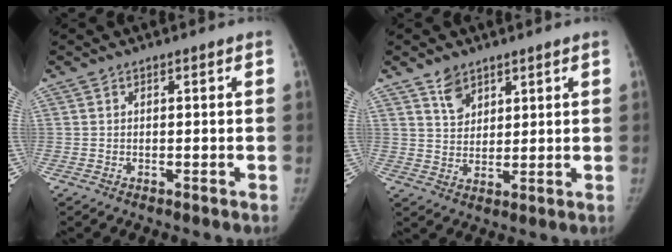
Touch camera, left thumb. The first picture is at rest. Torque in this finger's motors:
{"motor_torque": [-0.20, -0.08, 0.14, 0.07, 0.01]}